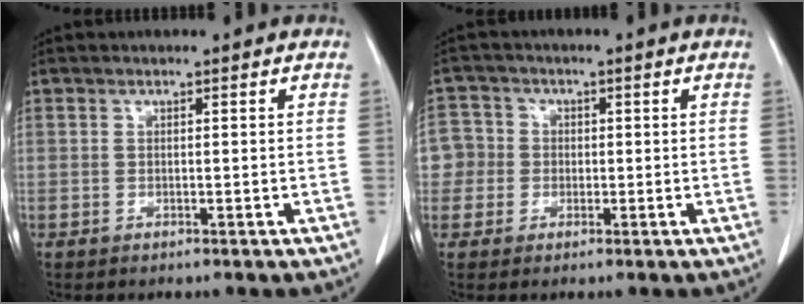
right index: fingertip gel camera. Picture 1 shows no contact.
{"total": 5.6, "force": [-0.3, 5.6, 0.2], "torque": [-0.004, 0.024, -0.008]}